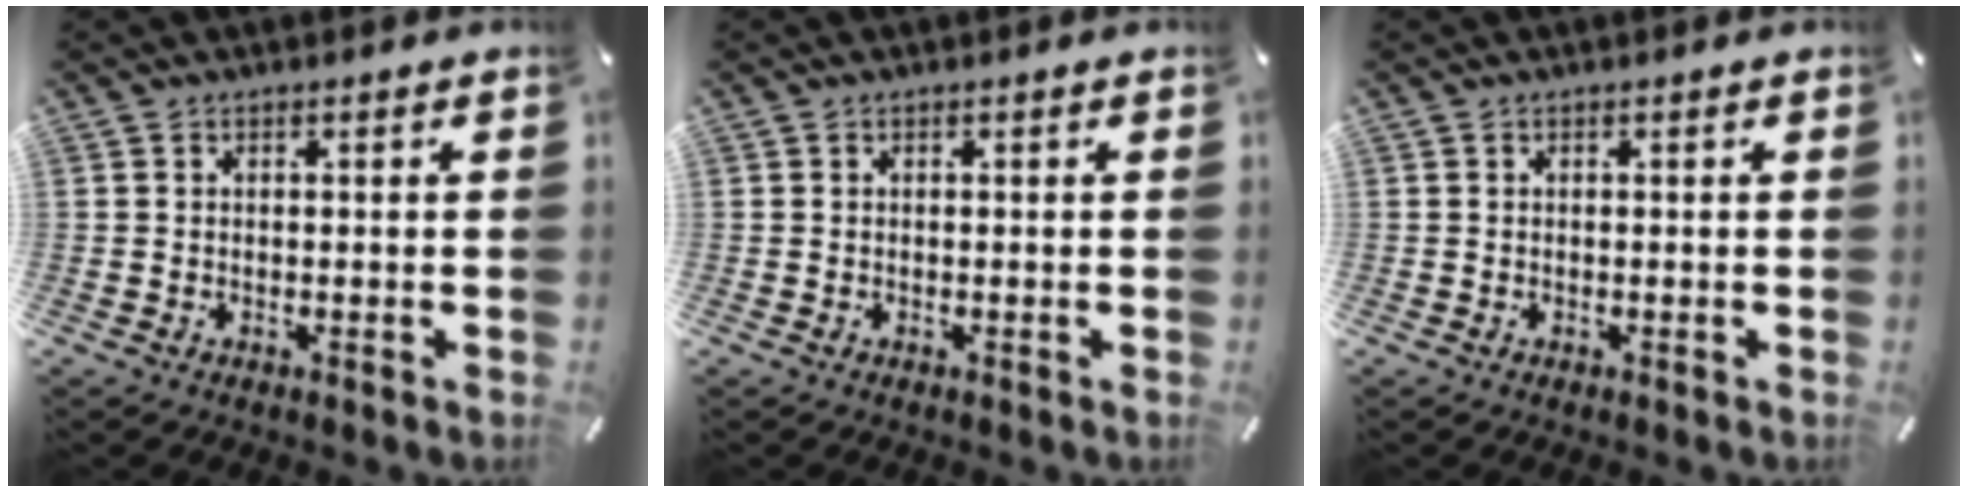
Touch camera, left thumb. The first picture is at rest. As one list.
[{"total": 0.0}, {"total": 0.0}]